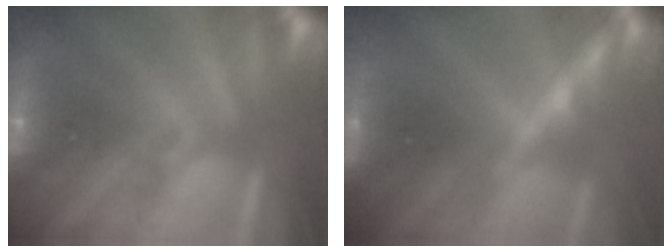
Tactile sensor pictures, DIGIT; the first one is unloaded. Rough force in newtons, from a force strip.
{"total": 1.9}